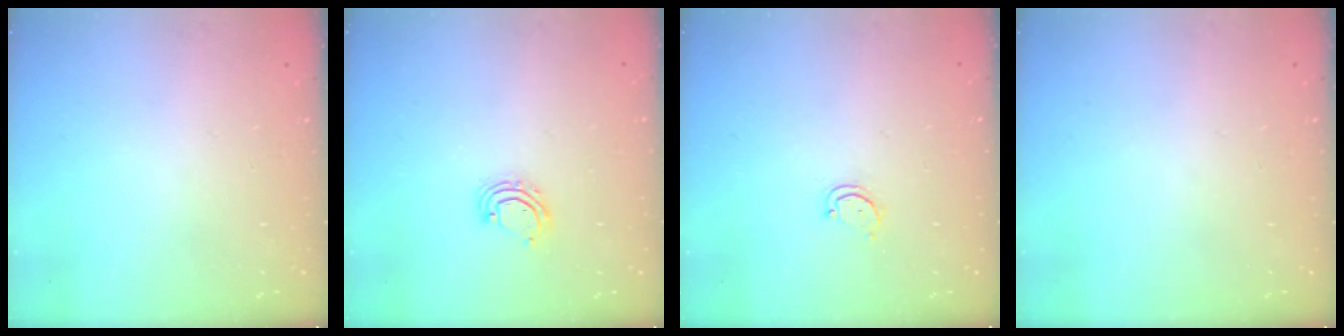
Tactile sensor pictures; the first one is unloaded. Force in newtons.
{"total": 5.6, "press": 5.6, "slide": 0.4}
{"total": 2.7, "press": 2.7, "slide": 0.3}
{"total": 0.0}